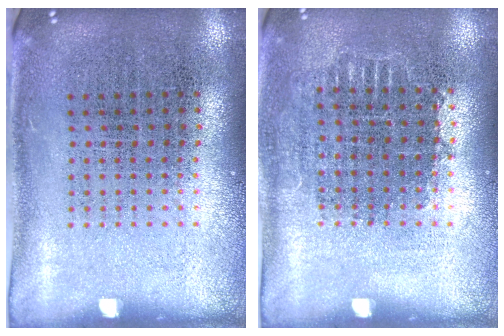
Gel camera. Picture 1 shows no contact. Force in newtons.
{"total": 0.7, "press": 0.7, "slide": 0.2}